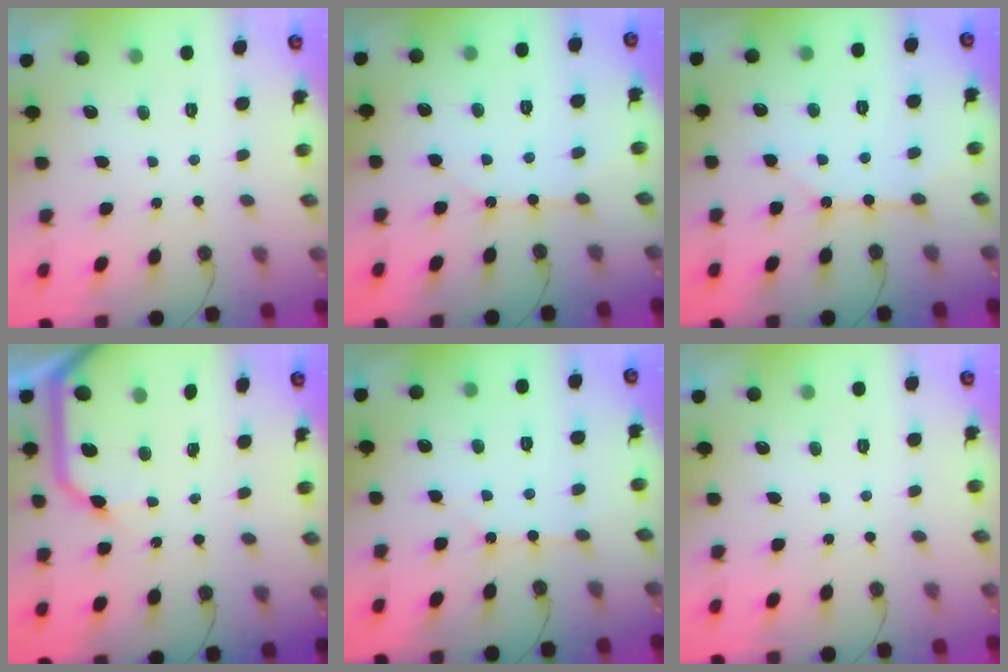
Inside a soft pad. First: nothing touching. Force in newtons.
{"total": 6.8, "press": 6.8, "slide": 0.6}
{"total": 5.1, "press": 5.1, "slide": 0.5}
{"total": 14.1, "press": 14.1, "slide": 1.0}
{"total": 2.4, "press": 2.3, "slide": 0.4}
{"total": 0.0}